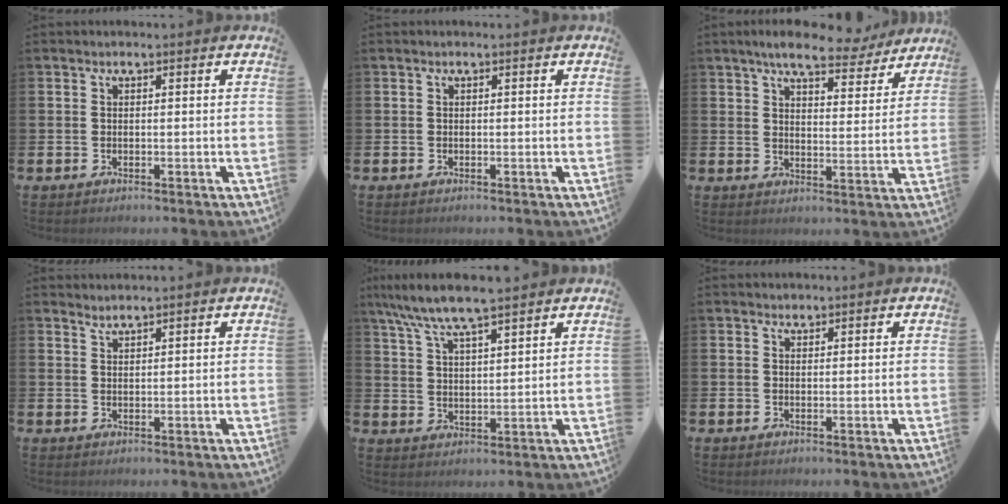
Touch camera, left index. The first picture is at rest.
{"total": 0.0}
{"total": 7.6, "force": [6.7, 1.7, 3.0], "torque": [-0.057, -0.031, 0.115]}
{"total": 1.5, "force": [1.5, 0.0, -0.1], "torque": [0.000, -0.003, 0.029]}
{"total": 7.1, "force": [6.5, 0.5, 2.8], "torque": [-0.076, -0.025, 0.117]}
{"total": 0.9, "force": [0.9, 0.3, -0.1], "torque": [0.009, 0.000, 0.015]}